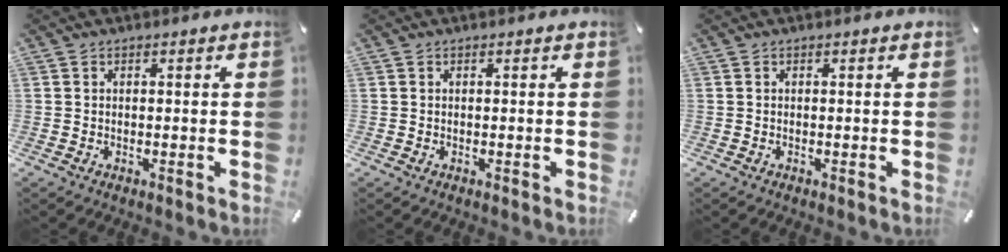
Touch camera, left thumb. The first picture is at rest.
{"total": 0.0}
{"total": 0.0}